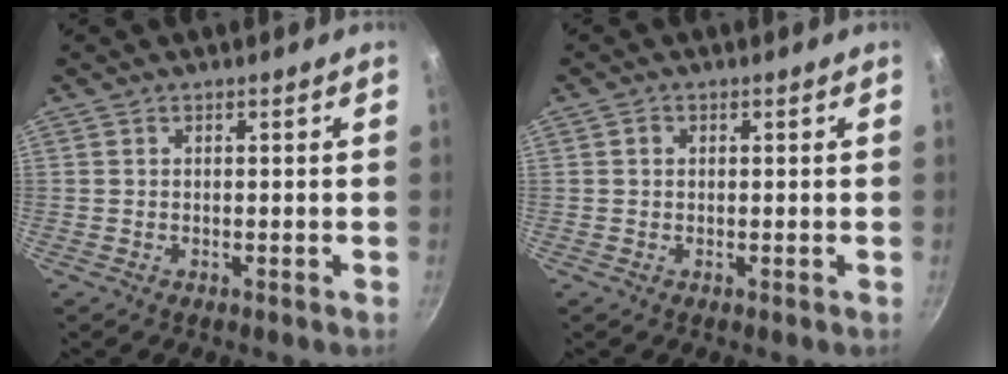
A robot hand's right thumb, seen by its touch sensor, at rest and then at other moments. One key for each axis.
{"total": 1.0, "fx": 0.2, "fy": 0.9, "fz": 0.5, "tx": -0.007, "ty": 0.006, "tz": 0.002}